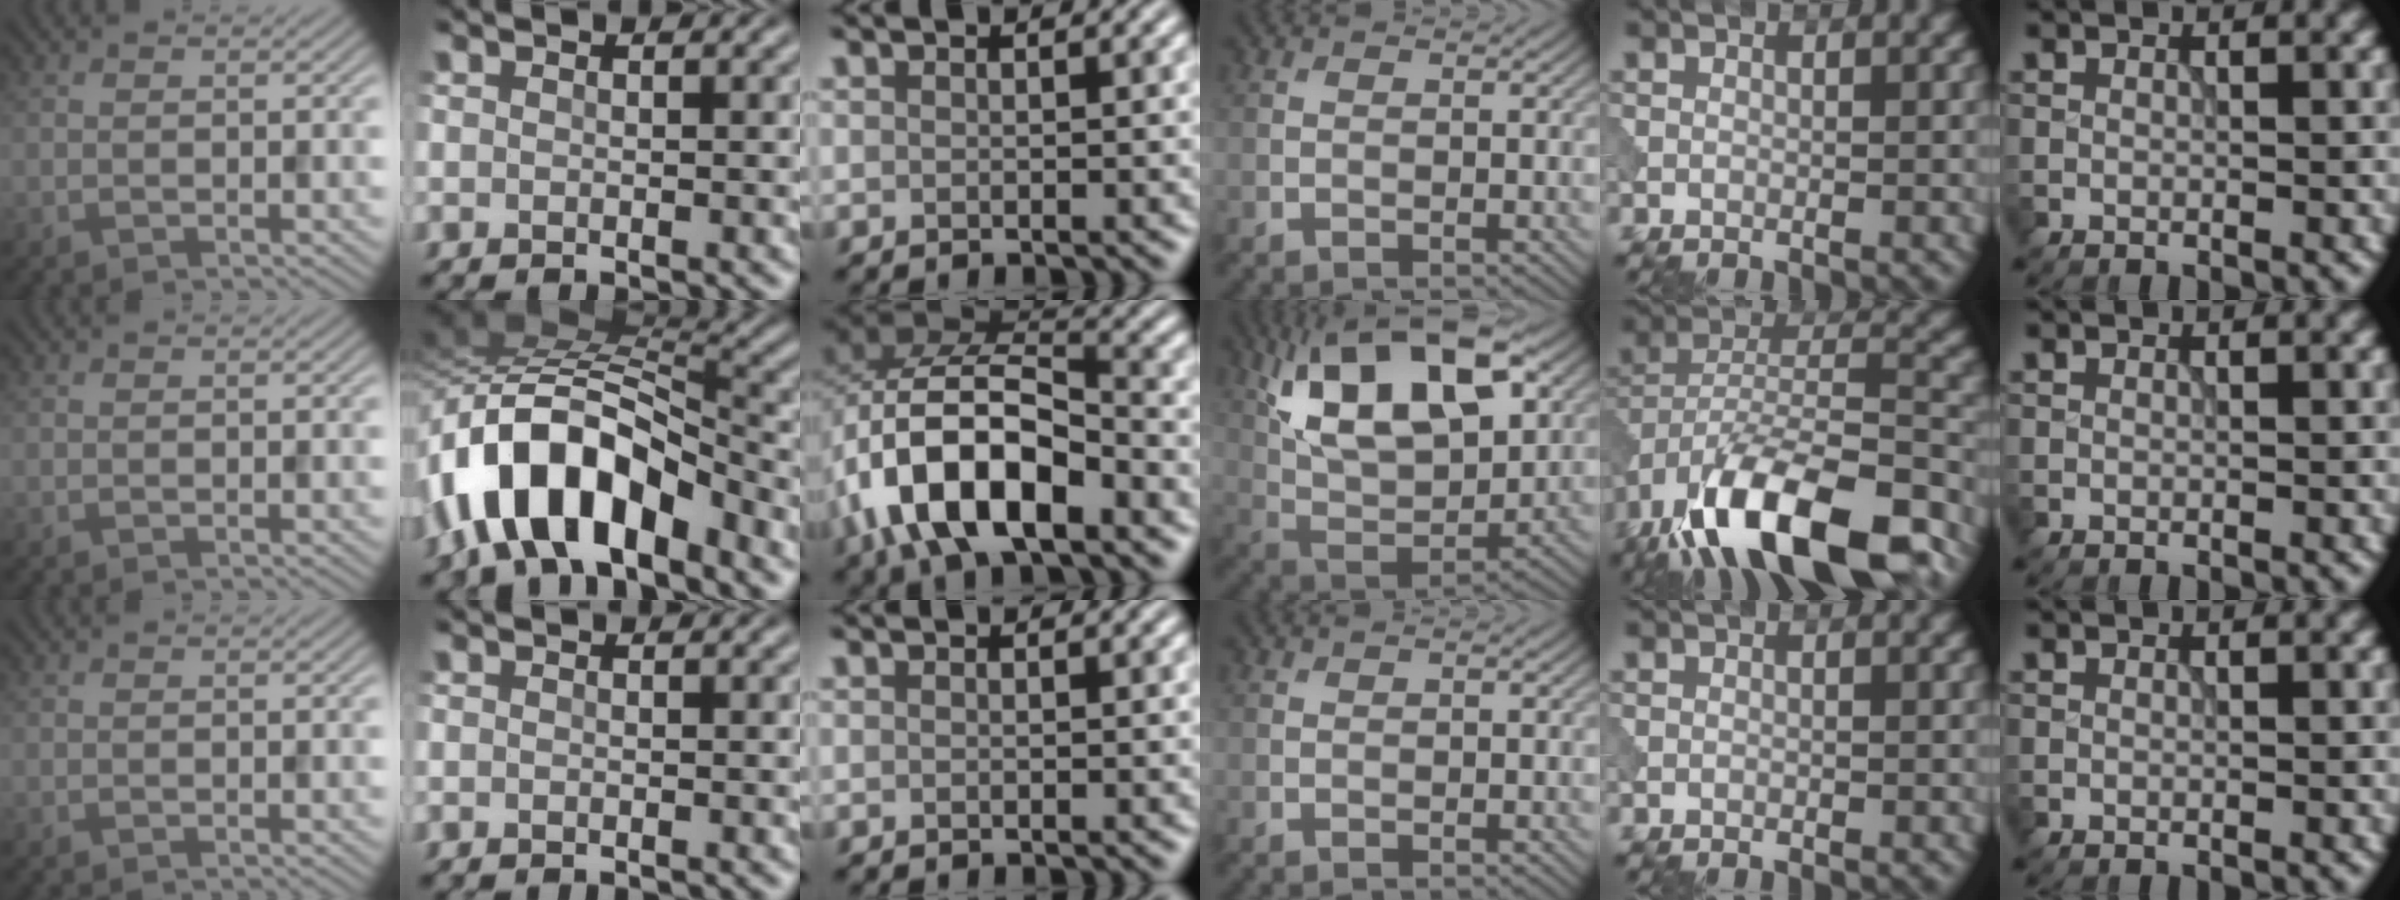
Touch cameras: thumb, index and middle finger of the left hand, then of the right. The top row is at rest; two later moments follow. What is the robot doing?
{"motion": "extract", "object": "peg toy"}